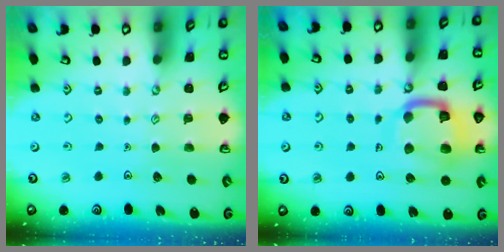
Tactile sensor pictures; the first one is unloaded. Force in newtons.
{"total": 14.6, "press": 14.5, "slide": 1.6}